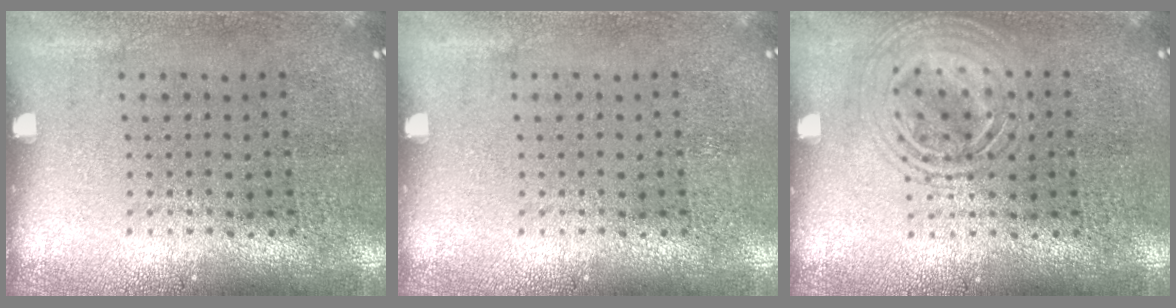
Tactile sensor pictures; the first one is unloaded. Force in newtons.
{"total": 0.0}
{"total": 2.8, "press": 2.7, "slide": 0.4}